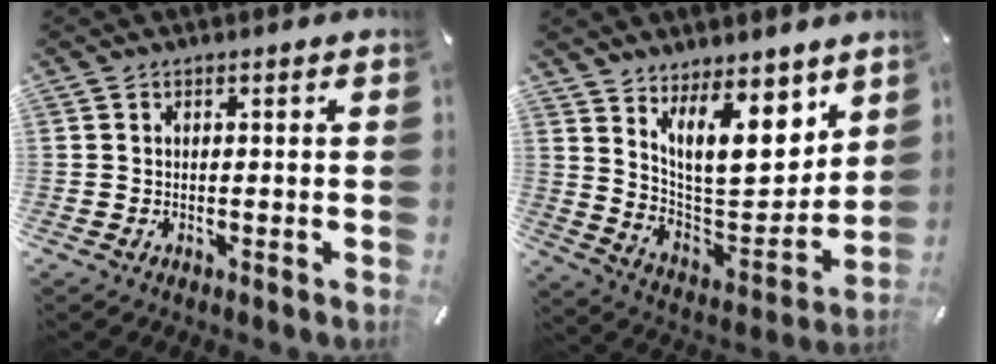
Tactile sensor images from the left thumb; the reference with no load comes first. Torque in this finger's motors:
{"motor_torque": [2.60, 2.42, 1.41, -1.36, 0.25]}